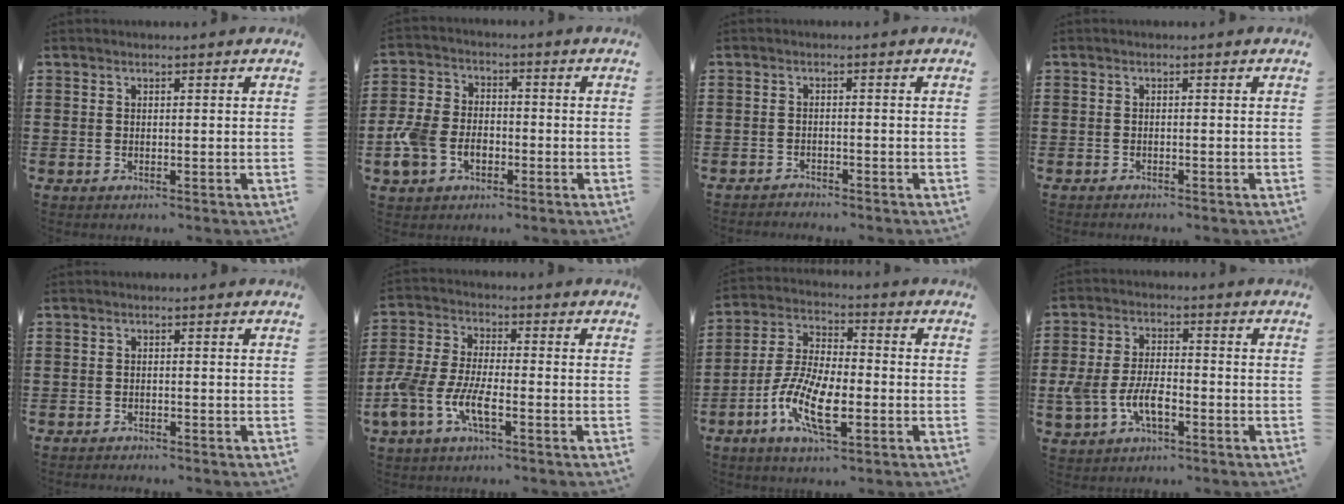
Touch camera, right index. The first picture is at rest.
{"total": 6.2, "force": [-2.2, 4.5, 3.6], "torque": [-0.109, -0.001, -0.052]}
{"total": 1.5, "force": [-1.4, 0.2, -0.2], "torque": [-0.002, 0.006, -0.033]}
{"total": 0.7, "force": [-0.7, 0.2, -0.1], "torque": [0.000, 0.003, -0.016]}
{"total": 1.1, "force": [-1.0, 0.2, -0.1], "torque": [-0.001, 0.005, -0.023]}
{"total": 6.7, "force": [-3.5, 2.1, 5.3], "torque": [-0.145, -0.015, -0.073]}
{"total": 10.2, "force": [-4.1, 3.9, 8.5], "torque": [-0.197, -0.009, -0.081]}
{"total": 6.6, "force": [-2.4, 3.5, 5.1], "torque": [-0.127, -0.001, -0.052]}